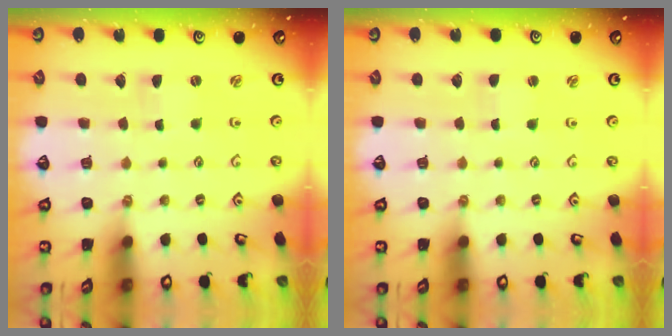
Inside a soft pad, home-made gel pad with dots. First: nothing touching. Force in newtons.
{"total": 1.1, "press": 1.1, "slide": 0.0}